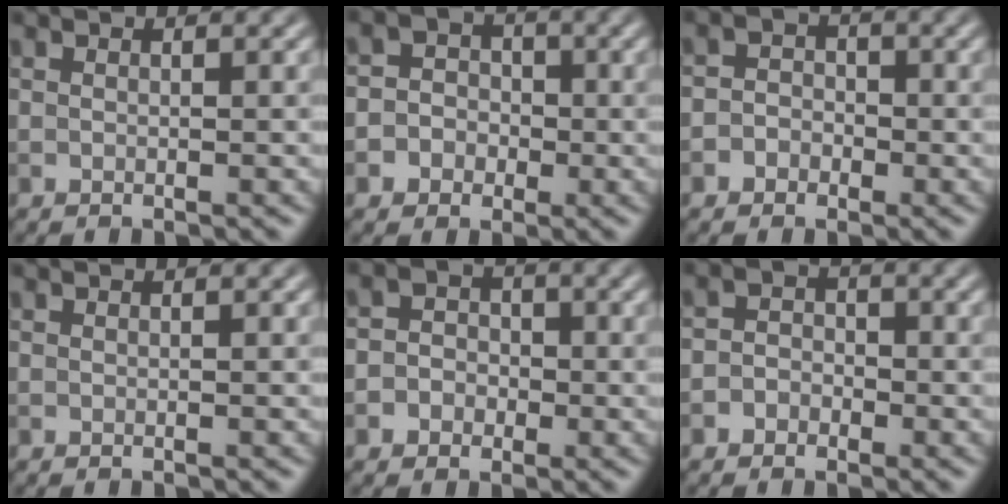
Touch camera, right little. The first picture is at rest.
{"total": 4.0, "force": [-0.9, 3.8, 1.0], "torque": [0.013, 0.019, -0.038]}
{"total": 2.2, "force": [-0.7, 1.9, 0.6], "torque": [0.020, 0.008, -0.029]}
{"total": 0.0}
{"total": 2.8, "force": [-0.7, 2.6, 0.9], "torque": [0.016, 0.009, -0.034]}
{"total": 1.9, "force": [-0.8, 1.6, 0.6], "torque": [0.015, 0.008, -0.027]}